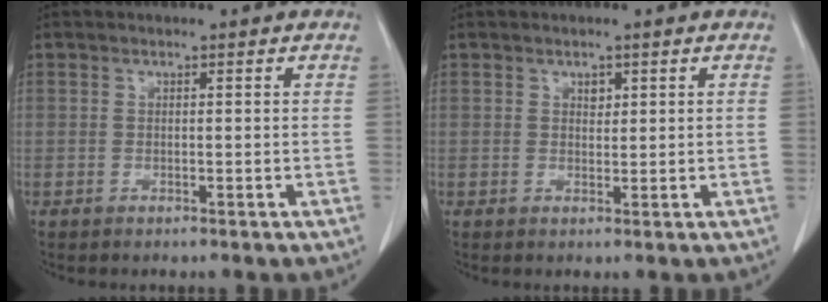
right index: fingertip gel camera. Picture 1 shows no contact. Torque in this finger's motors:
{"motor_torque": [-0.01, 0.02, 0.00, 0.00]}